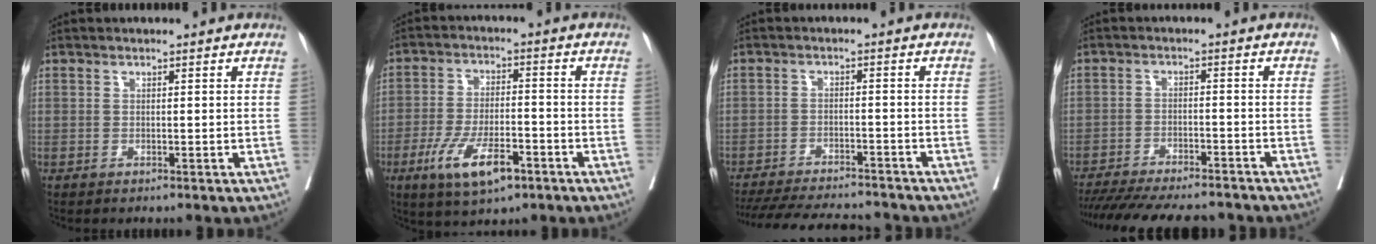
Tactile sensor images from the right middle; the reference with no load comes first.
{"total": 9.9, "force": [-5.2, 3.2, 7.8], "torque": [-0.151, -0.009, -0.085]}
{"total": 17.0, "force": [-15.5, 3.1, 6.2], "torque": [-0.139, -0.017, -0.219]}
{"total": 18.3, "force": [-16.4, 3.5, 7.3], "torque": [-0.155, -0.022, -0.229]}